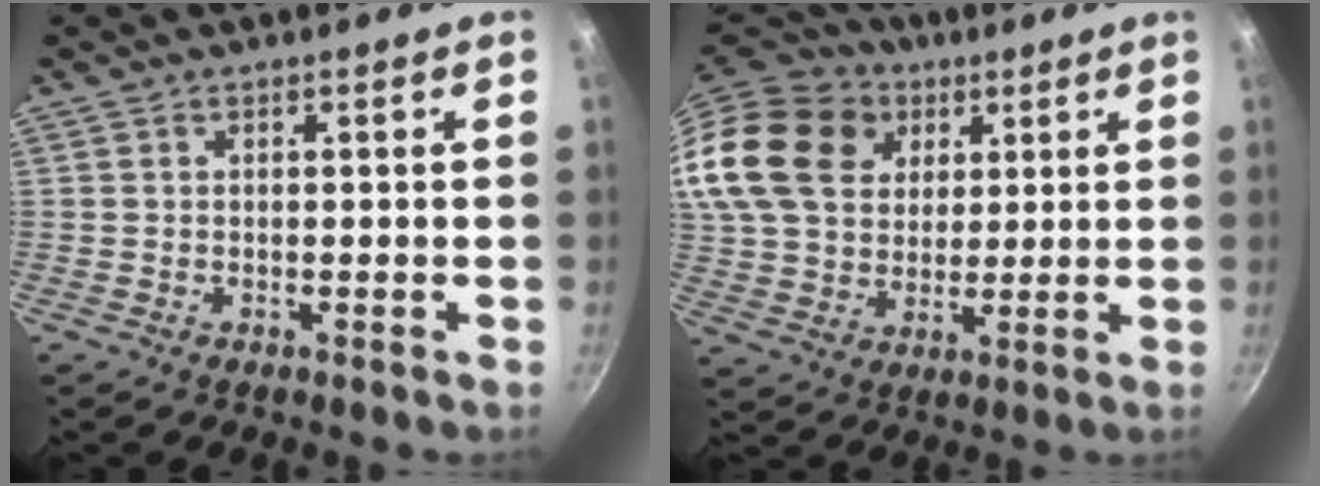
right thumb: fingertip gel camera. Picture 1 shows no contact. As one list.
[{"total": 27.3, "force": [11.6, 20.5, 13.9], "torque": [-0.306, 0.023, 0.216]}]